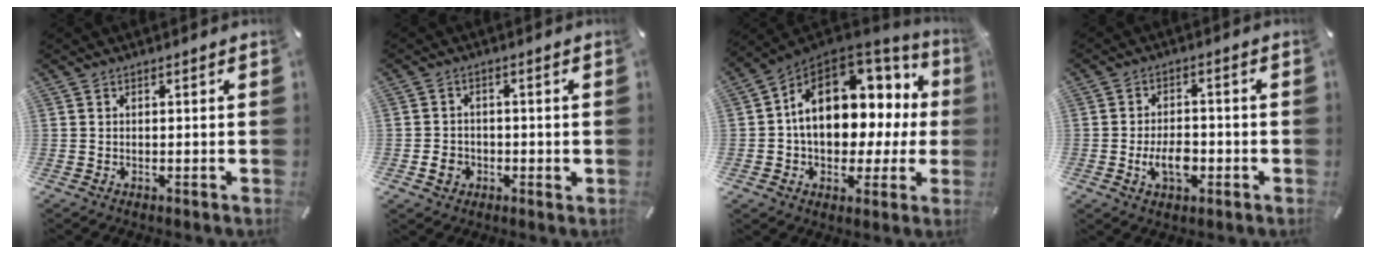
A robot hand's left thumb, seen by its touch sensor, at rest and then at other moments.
{"total": 4.0, "force": [-1.1, 3.5, 1.7], "torque": [-0.027, -0.001, -0.022]}
{"total": 16.2, "force": [2.8, 11.5, 11.0], "torque": [-0.154, -0.016, 0.050]}
{"total": 7.2, "force": [-2.1, 4.4, 5.3], "torque": [-0.112, 0.006, -0.038]}